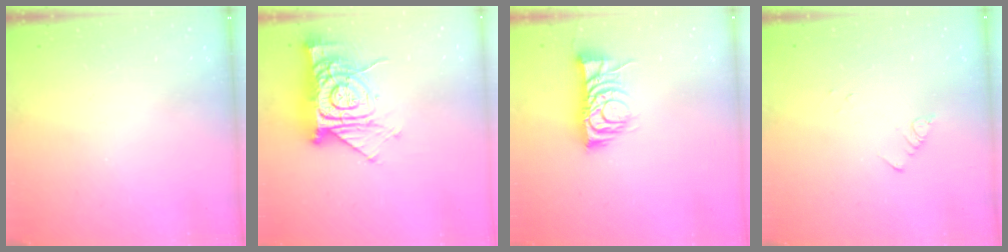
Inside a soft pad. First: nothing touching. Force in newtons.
{"total": 15.5, "press": 15.5, "slide": 1.4}
{"total": 9.2, "press": 9.2, "slide": 0.3}
{"total": 1.9, "press": 1.9, "slide": 0.2}